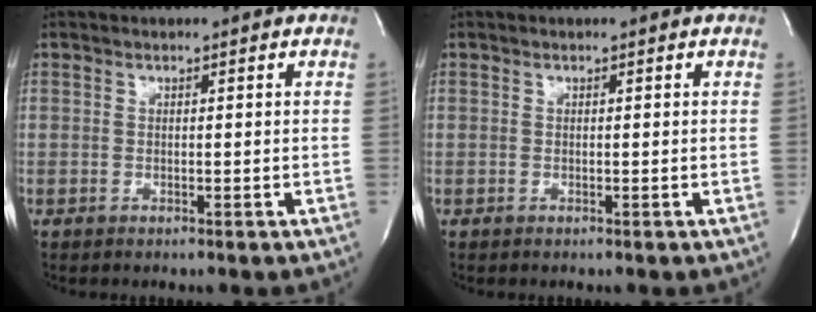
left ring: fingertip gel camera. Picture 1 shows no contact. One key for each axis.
{"total": 0.0}